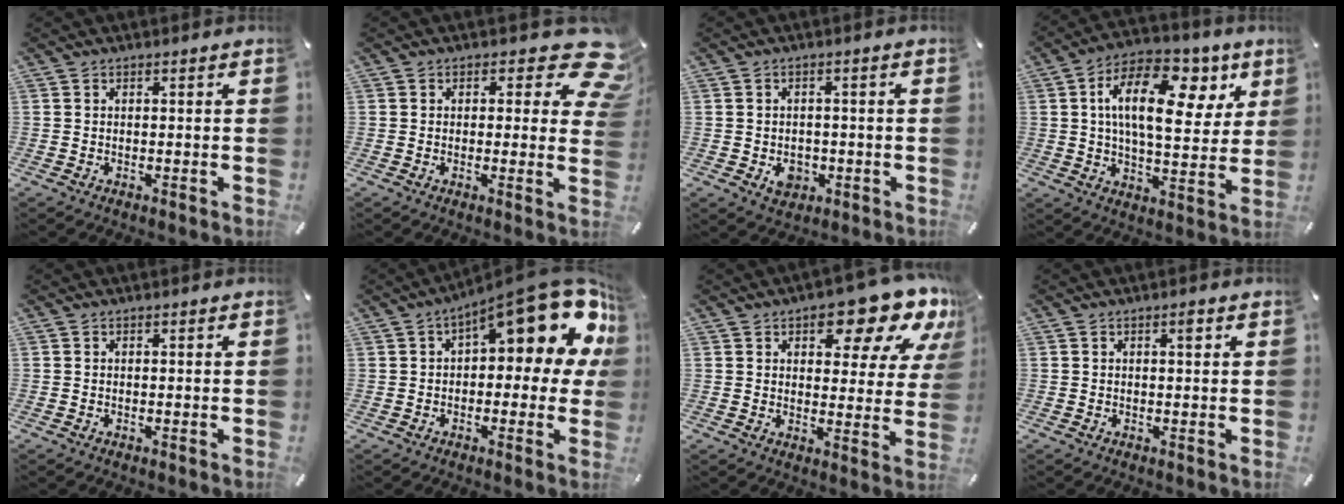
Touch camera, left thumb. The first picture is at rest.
{"total": 11.2, "force": [5.2, 5.1, 8.4], "torque": [-0.091, -0.035, 0.089]}
{"total": 4.8, "force": [-1.4, 3.9, 2.3], "torque": [-0.027, -0.001, -0.024]}
{"total": 19.9, "force": [6.9, 10.3, 15.5], "torque": [-0.256, -0.019, 0.113]}
{"total": 0.0}
{"total": 18.1, "force": [8.1, 7.1, 14.6], "torque": [-0.197, -0.055, 0.133]}
{"total": 15.3, "force": [9.9, 6.7, 9.6], "torque": [-0.114, -0.063, 0.161]}
{"total": 1.6, "force": [0.6, 0.5, 1.3], "torque": [-0.020, 0.001, 0.008]}